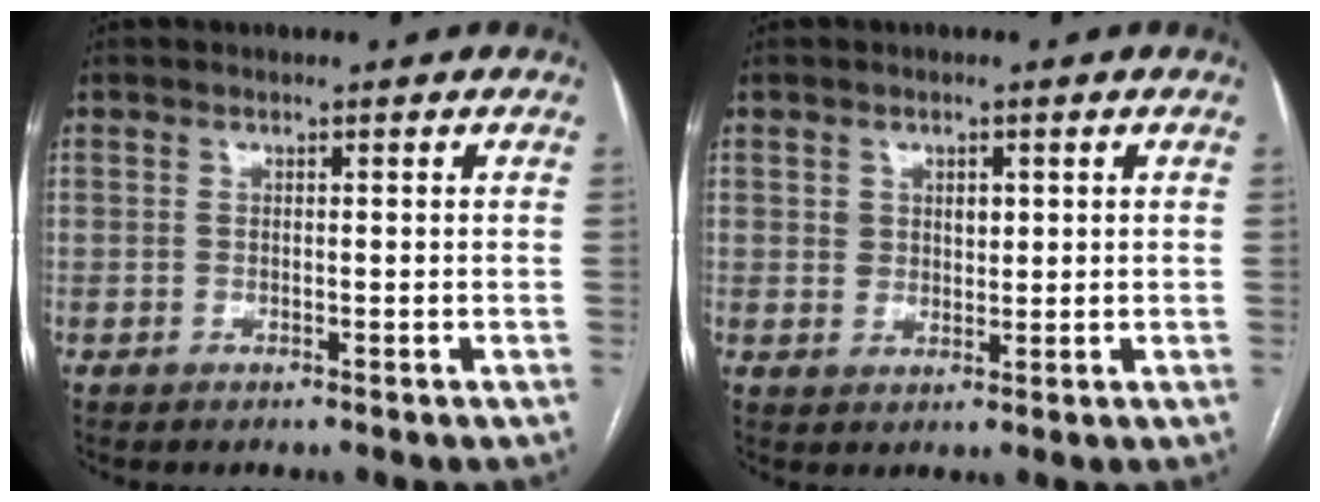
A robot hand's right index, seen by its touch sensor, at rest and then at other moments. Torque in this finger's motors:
{"motor_torque": [-0.02, 0.02, 0.01, 0.00]}